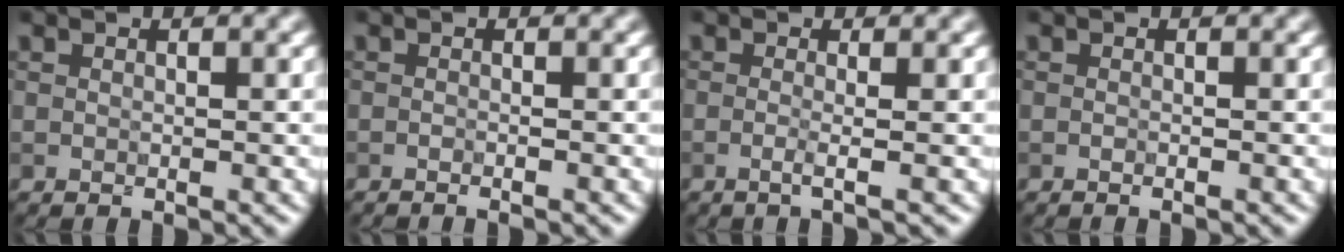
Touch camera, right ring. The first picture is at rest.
{"total": 1.3, "force": [-0.9, 0.4, 0.8], "torque": [-0.004, 0.000, -0.015]}
{"total": 1.8, "force": [-0.2, 0.7, 1.7], "torque": [-0.017, -0.003, -0.020]}
{"total": 0.5, "force": [-0.4, 0.1, 0.3], "torque": [-0.002, -0.003, -0.009]}